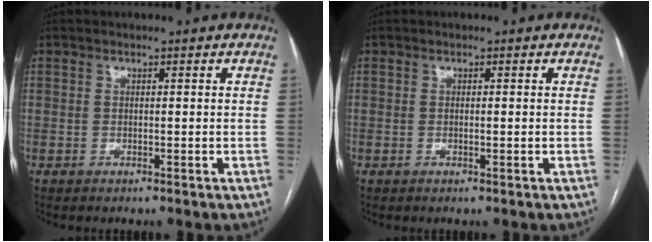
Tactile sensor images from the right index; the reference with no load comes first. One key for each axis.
{"total": 0.5, "fx": -0.1, "fy": 0.0, "fz": 0.5, "tx": -0.010, "ty": -0.001, "tz": 0.000}